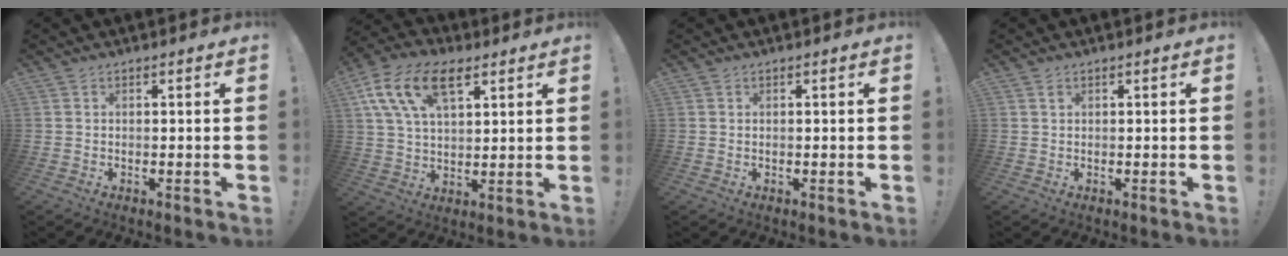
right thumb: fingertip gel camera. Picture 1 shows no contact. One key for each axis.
{"total": 15.9, "fx": 7.6, "fy": 8.9, "fz": 10.8, "tx": -0.197, "ty": -0.016, "tz": 0.141}
{"total": 0.0}
{"total": 0.6, "fx": 0.3, "fy": 0.4, "fz": 0.3, "tx": -0.004, "ty": 0.001, "tz": 0.005}